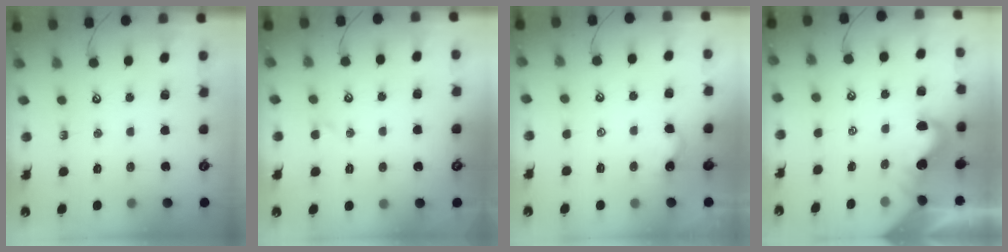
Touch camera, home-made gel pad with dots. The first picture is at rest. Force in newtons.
{"total": 0.5, "press": 0.1, "slide": 0.5}
{"total": 3.8, "press": 3.8, "slide": 0.1}
{"total": 0.0}